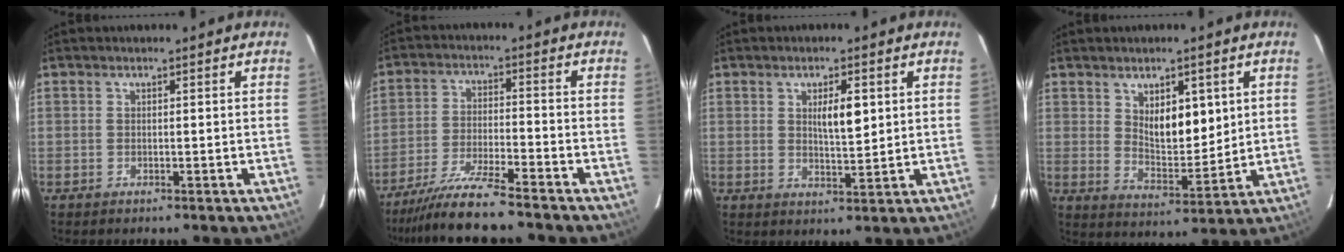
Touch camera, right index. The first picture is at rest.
{"total": 9.5, "force": [-8.2, -0.5, 4.7], "torque": [-0.080, -0.022, -0.146]}
{"total": 4.7, "force": [1.4, 1.2, 4.3], "torque": [-0.072, -0.002, 0.025]}
{"total": 7.8, "force": [2.7, 3.3, 6.5], "torque": [-0.106, -0.006, 0.055]}